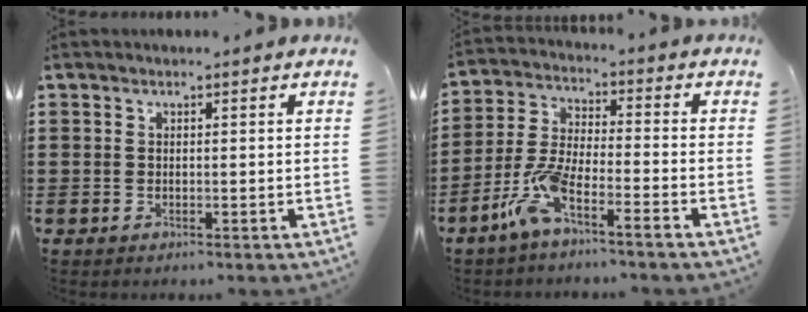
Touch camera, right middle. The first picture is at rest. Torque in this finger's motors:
{"motor_torque": [1.74, -0.40, 0.82, 0.16]}